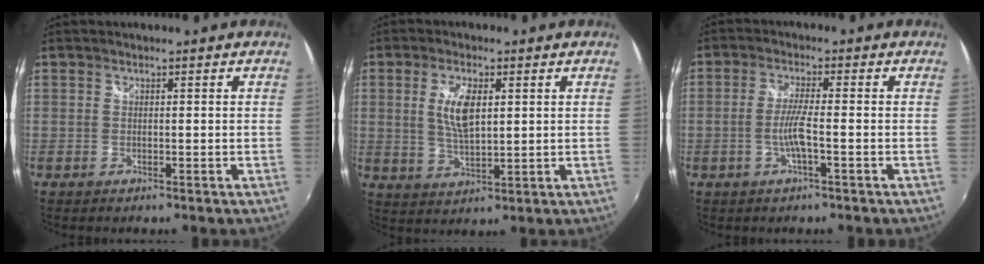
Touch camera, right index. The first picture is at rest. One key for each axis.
{"total": 7.1, "fx": 1.7, "fy": 3.0, "fz": 6.2, "tx": -0.118, "ty": 0.001, "tz": 0.034}
{"total": 4.6, "fx": -1.6, "fy": -0.1, "fz": 4.4, "tx": -0.089, "ty": -0.001, "tz": -0.029}